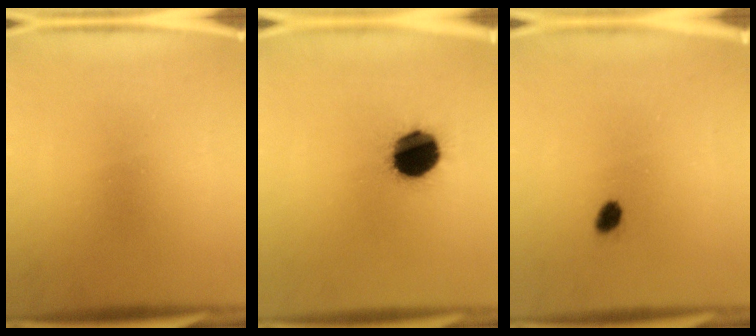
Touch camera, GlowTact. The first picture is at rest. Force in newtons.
{"total": 14.9}
{"total": 2.0}